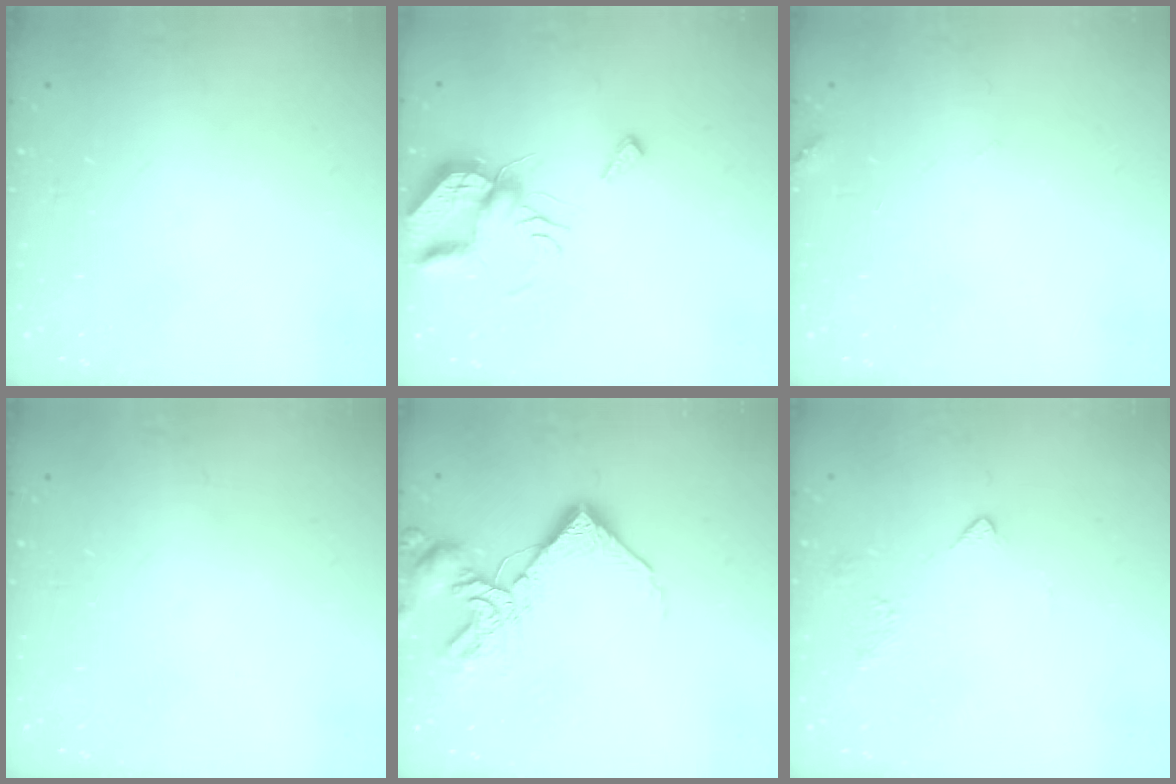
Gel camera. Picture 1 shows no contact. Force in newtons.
{"total": 8.0, "press": 7.9, "slide": 0.8}
{"total": 3.1, "press": 3.0, "slide": 0.4}
{"total": 0.0}
{"total": 11.2, "press": 11.0, "slide": 1.6}
{"total": 2.9, "press": 2.8, "slide": 0.7}